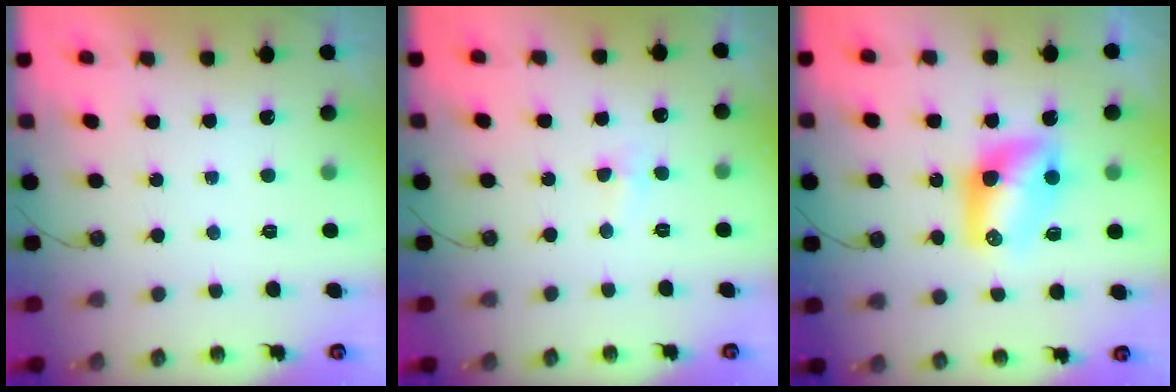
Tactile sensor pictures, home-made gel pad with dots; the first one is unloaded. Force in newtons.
{"total": 3.7, "press": 3.6, "slide": 0.6}
{"total": 9.9, "press": 9.8, "slide": 0.6}